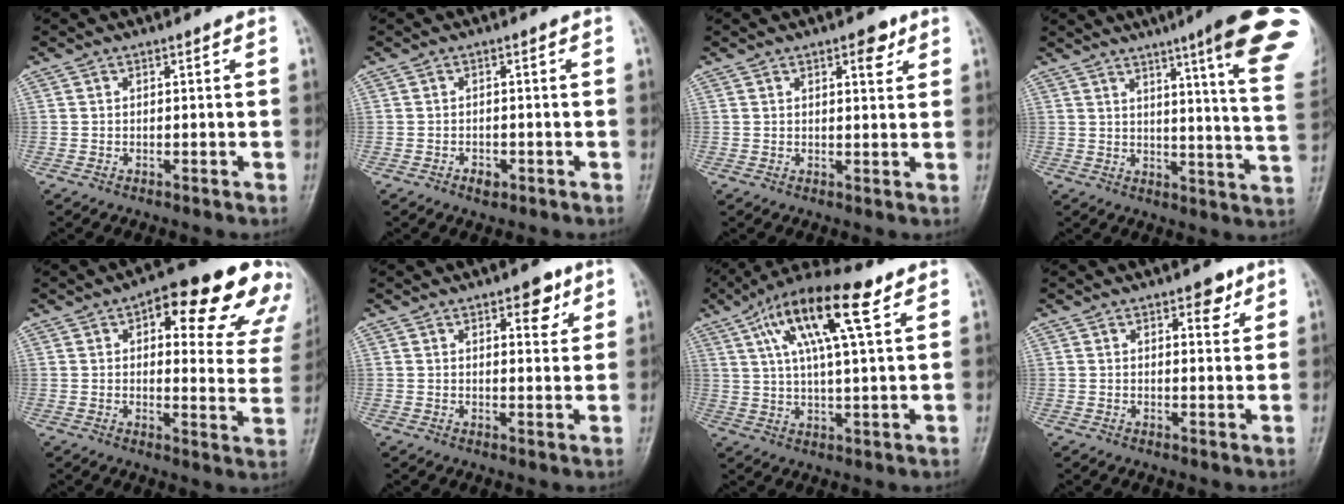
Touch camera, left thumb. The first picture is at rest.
{"total": 2.0, "force": [-1.1, 1.3, 1.1], "torque": [-0.013, 0.006, -0.014]}
{"total": 3.7, "force": [2.0, 1.5, 2.7], "torque": [-0.024, -0.008, 0.026]}
{"total": 20.8, "force": [12.4, 0.9, 16.6], "torque": [-0.200, -0.065, 0.147]}
{"total": 20.3, "force": [11.5, 7.9, 14.7], "torque": [-0.135, -0.020, 0.130]}
{"total": 5.4, "force": [3.0, 2.5, 3.7], "torque": [-0.029, -0.014, 0.037]}
{"total": 16.2, "force": [7.2, 4.3, 13.9], "torque": [-0.243, 0.005, 0.123]}
{"total": 4.0, "force": [2.3, 1.9, 2.7], "torque": [-0.017, -0.010, 0.028]}